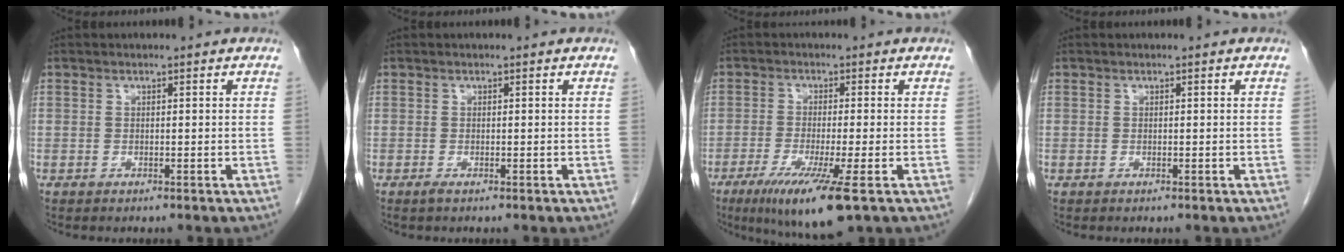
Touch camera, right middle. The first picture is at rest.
{"total": 0.5, "force": [-0.4, 0.0, 0.4], "torque": [-0.010, -0.002, -0.006]}
{"total": 9.9, "force": [-5.4, 0.0, 8.3], "torque": [-0.148, -0.034, -0.089]}
{"total": 0.0}